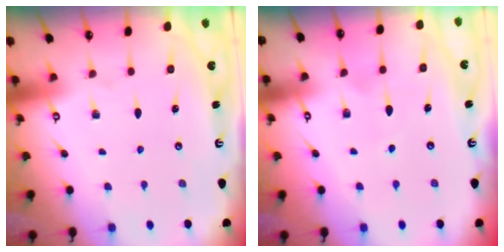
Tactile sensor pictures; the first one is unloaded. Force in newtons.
{"total": 5.4, "press": 5.4, "slide": 0.6}